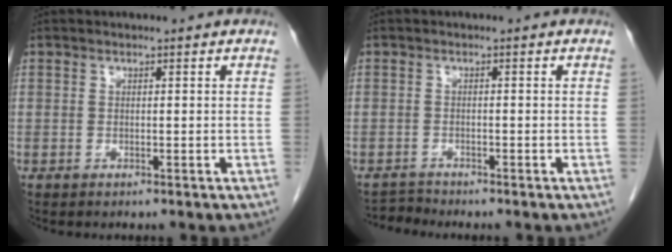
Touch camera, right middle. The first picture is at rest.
{"total": 1.6, "force": [-1.4, -0.3, -0.8], "torque": [0.021, -0.012, -0.025]}